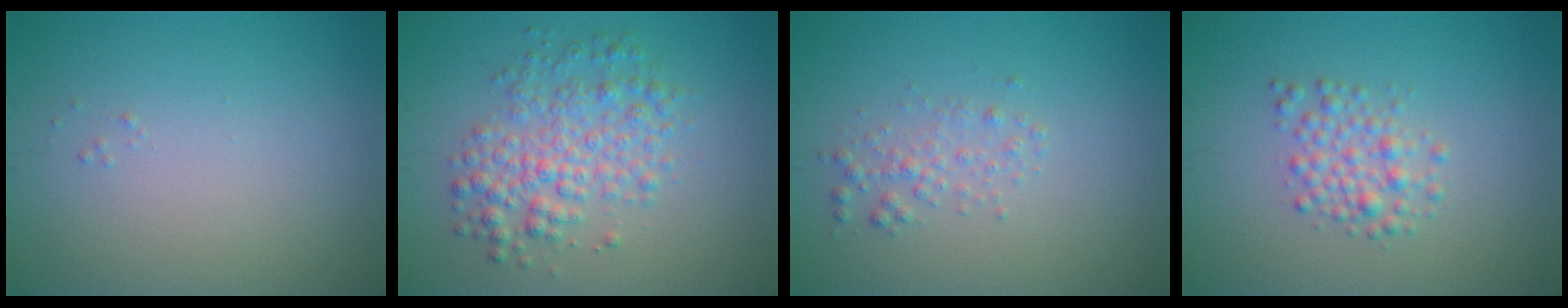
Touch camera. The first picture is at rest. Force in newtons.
{"total": 4.4, "press": 4.4, "slide": 0.0}
{"total": 1.5, "press": 1.5, "slide": 0.0}
{"total": 2.5, "press": 2.5, "slide": 0.0}